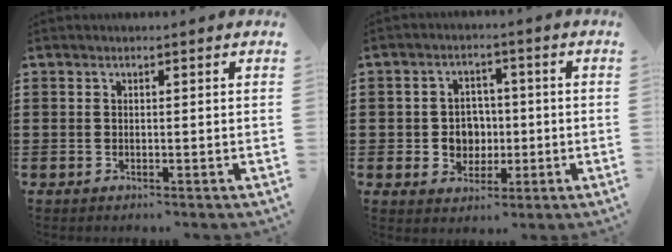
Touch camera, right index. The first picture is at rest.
{"total": 4.8, "force": [-0.3, 4.5, 1.8], "torque": [-0.042, 0.010, -0.009]}